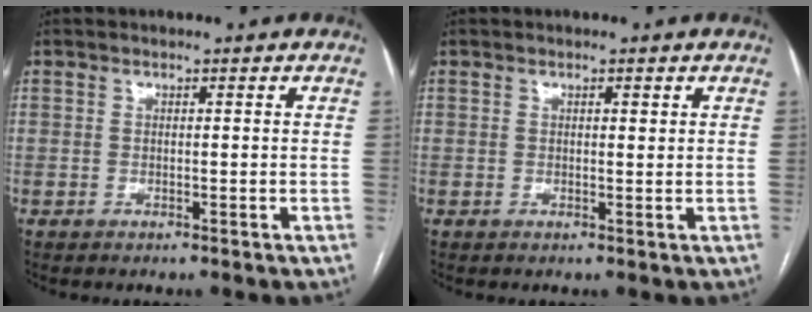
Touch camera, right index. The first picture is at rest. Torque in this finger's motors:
{"motor_torque": [-0.04, 0.11, -0.06, 0.00]}